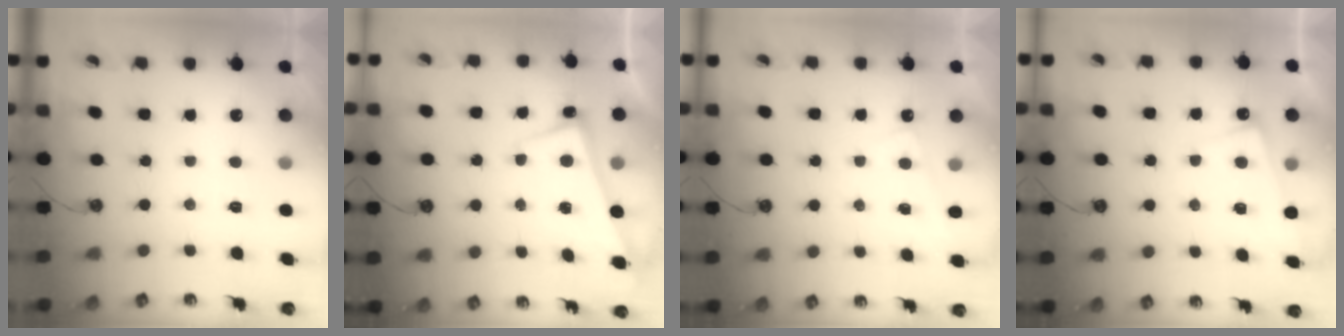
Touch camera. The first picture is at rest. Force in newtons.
{"total": 2.8, "press": 2.8, "slide": 0.5}
{"total": 0.7, "press": 0.7, "slide": 0.2}
{"total": 4.4, "press": 4.4, "slide": 0.3}